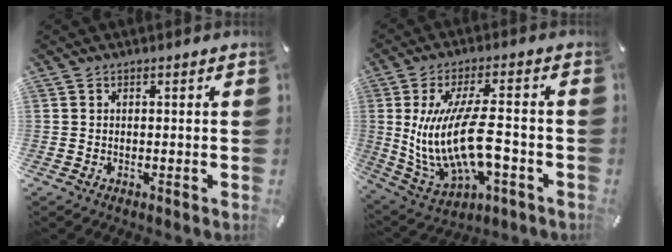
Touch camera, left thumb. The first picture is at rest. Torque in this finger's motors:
{"motor_torque": [0.95, 2.33, 1.52, -1.06, 0.74]}